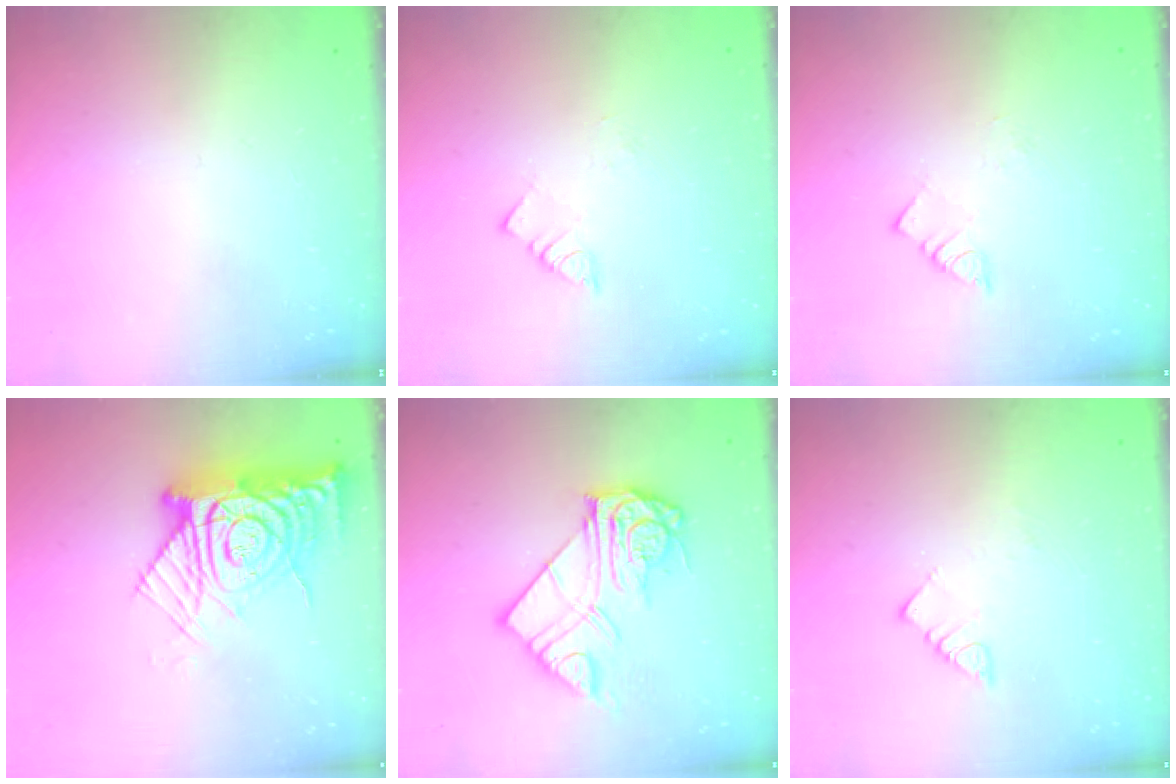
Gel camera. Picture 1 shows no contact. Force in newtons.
{"total": 2.8, "press": 2.8, "slide": 0.3}
{"total": 2.8, "press": 2.8, "slide": 0.3}
{"total": 17.3, "press": 17.2, "slide": 1.7}
{"total": 13.7, "press": 13.6, "slide": 1.4}
{"total": 4.0, "press": 4.0, "slide": 0.4}